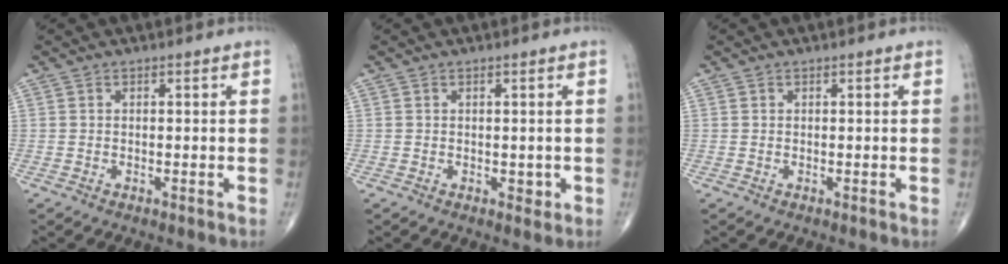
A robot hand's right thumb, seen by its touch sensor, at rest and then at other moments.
{"total": 1.2, "force": [0.0, 0.9, 0.8], "torque": [-0.002, -0.001, 0.001]}
{"total": 0.0}